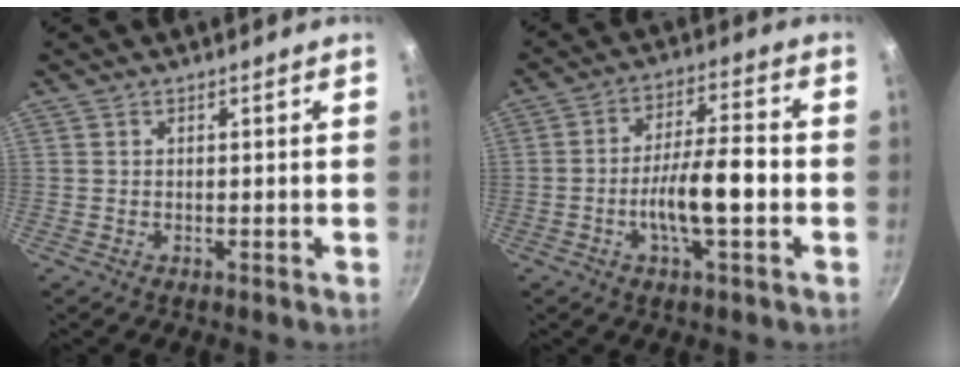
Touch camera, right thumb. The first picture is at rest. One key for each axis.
{"total": 10.8, "fx": -2.6, "fy": 3.1, "fz": 10.0, "tx": -0.164, "ty": 0.027, "tz": -0.047}